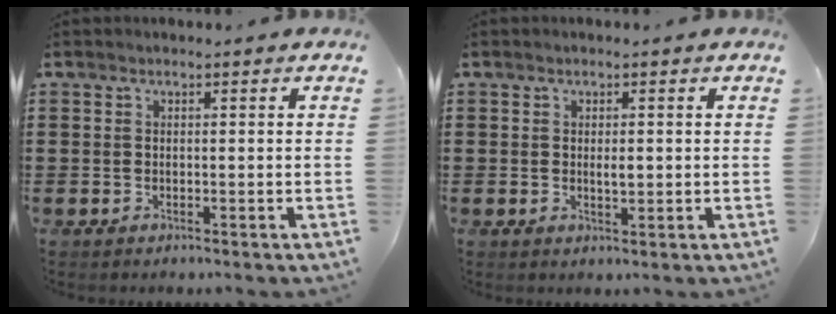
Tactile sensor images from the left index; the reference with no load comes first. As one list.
[{"total": 1.7, "force": [0.1, 0.5, 1.6], "torque": [-0.031, 0.001, 0.002]}]